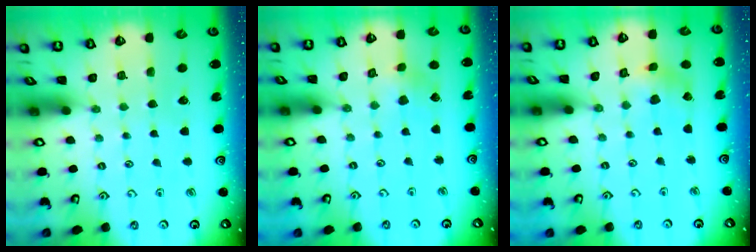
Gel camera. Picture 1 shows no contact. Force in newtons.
{"total": 2.7, "press": 2.7, "slide": 0.3}
{"total": 2.5, "press": 2.5, "slide": 0.4}